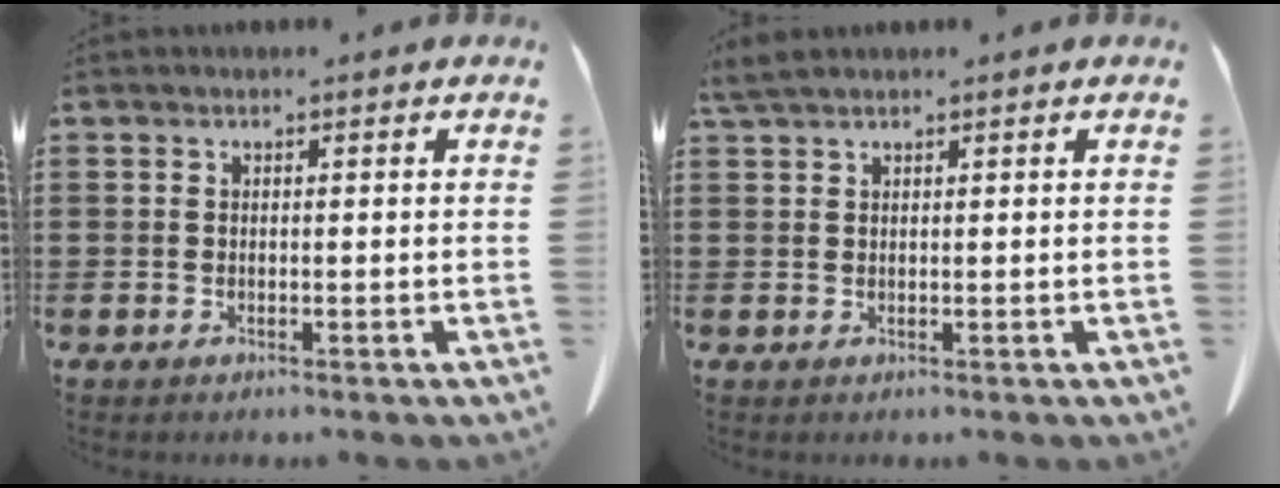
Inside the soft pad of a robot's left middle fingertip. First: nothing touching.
{"total": 1.8, "force": [1.4, 0.1, 1.0], "torque": [-0.024, -0.002, 0.028]}